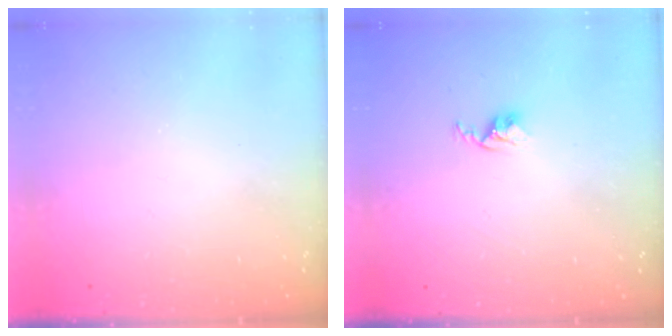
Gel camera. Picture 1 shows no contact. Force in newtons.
{"total": 2.9, "press": 2.9, "slide": 0.4}